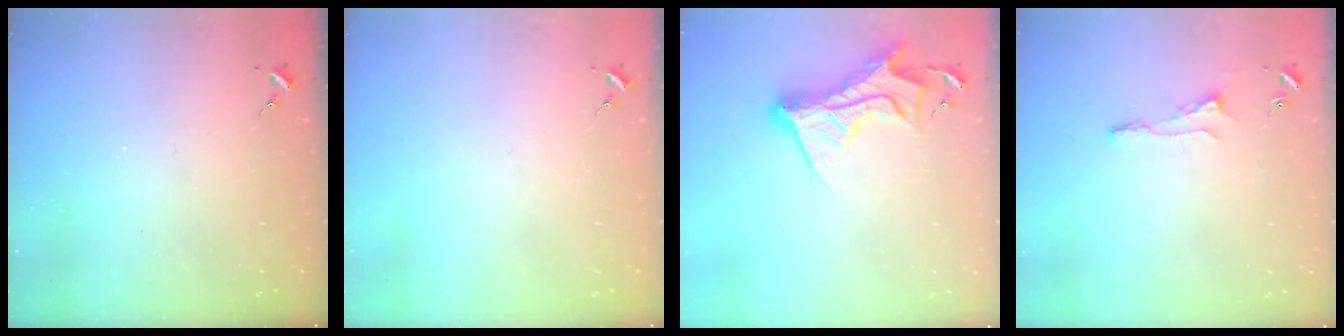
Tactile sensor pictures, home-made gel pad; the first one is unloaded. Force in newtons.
{"total": 0.0}
{"total": 14.0, "press": 14.0, "slide": 1.2}
{"total": 5.9, "press": 5.9, "slide": 0.6}